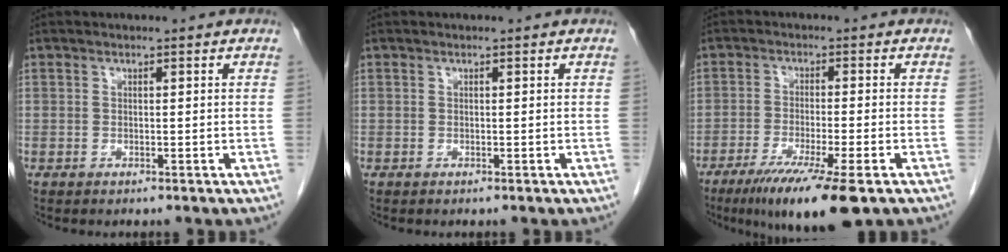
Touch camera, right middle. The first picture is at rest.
{"total": 0.0}
{"total": 11.3, "force": [-7.1, 0.3, 8.8], "torque": [-0.143, -0.030, -0.113]}